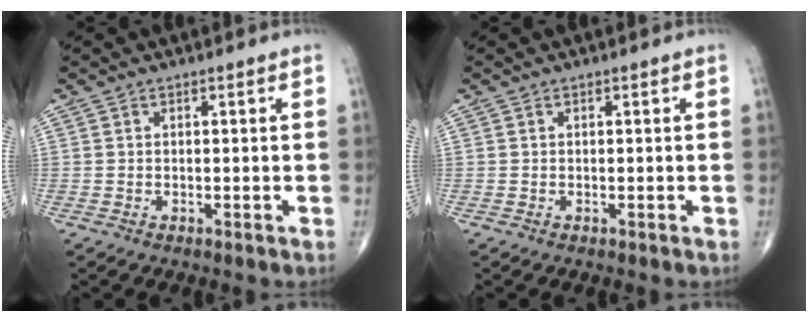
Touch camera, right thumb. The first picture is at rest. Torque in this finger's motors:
{"motor_torque": [0.00, 0.00, 0.21, 0.21, 0.05]}